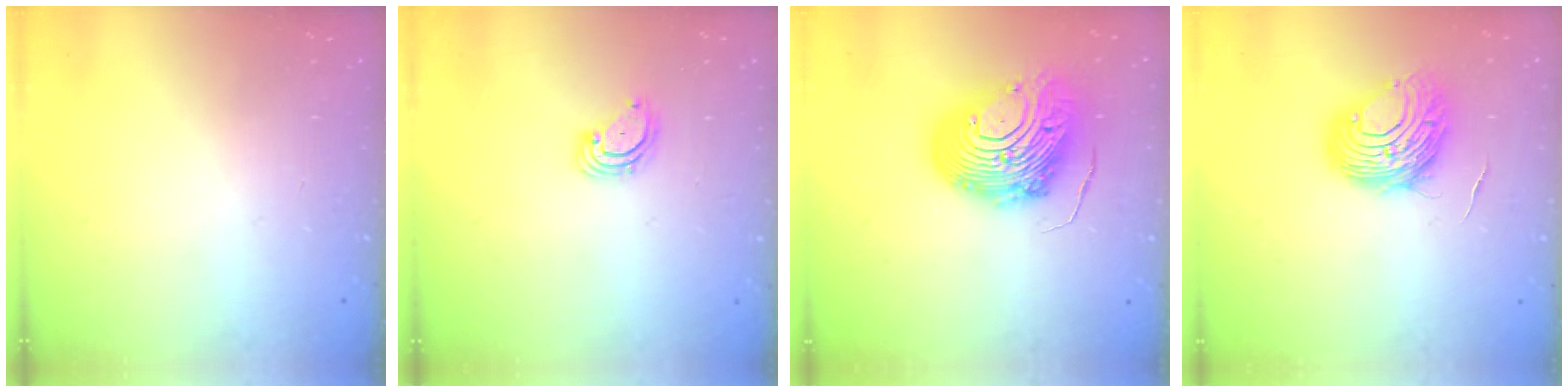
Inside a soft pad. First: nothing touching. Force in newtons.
{"total": 3.3, "press": 3.3, "slide": 0.3}
{"total": 16.1, "press": 16.0, "slide": 1.8}
{"total": 9.5, "press": 9.5, "slide": 1.0}